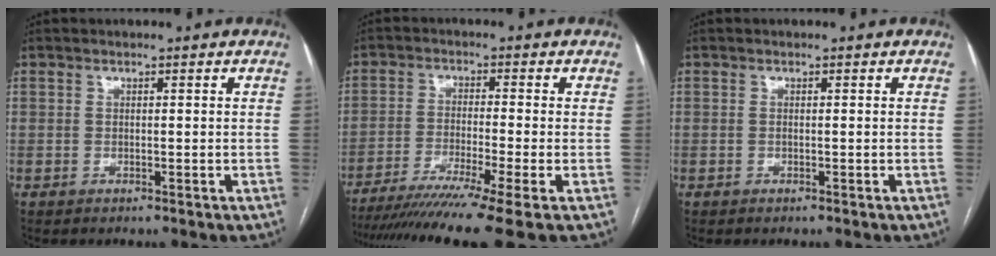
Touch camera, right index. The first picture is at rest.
{"total": 13.6, "force": [-10.4, -2.1, 8.5], "torque": [-0.137, -0.039, -0.164]}
{"total": 0.0}